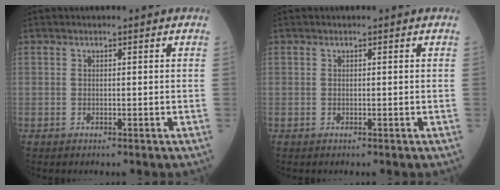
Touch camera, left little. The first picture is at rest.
{"total": 0.0}